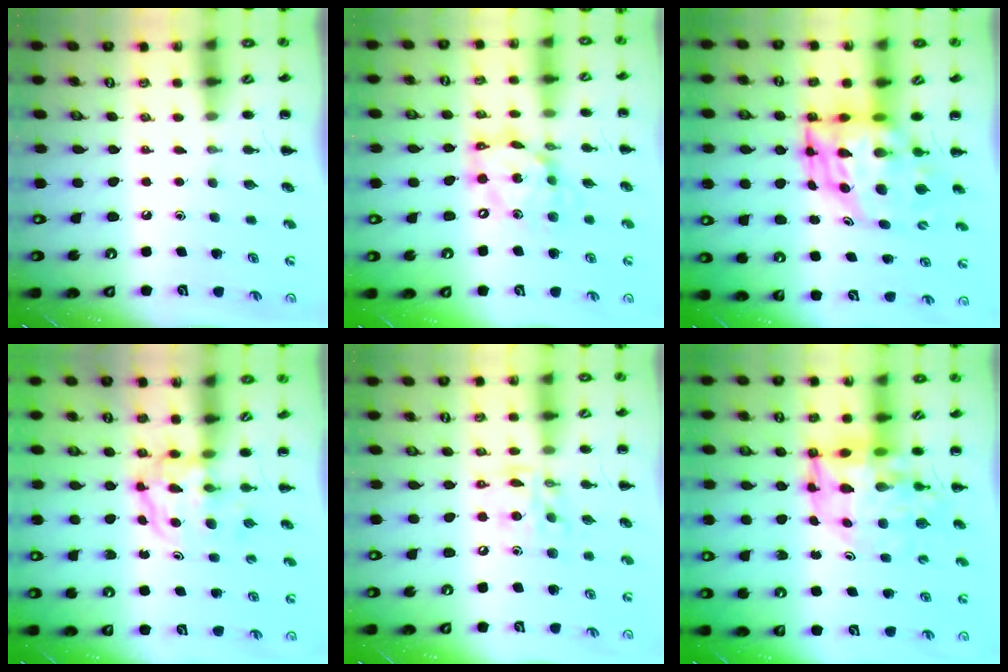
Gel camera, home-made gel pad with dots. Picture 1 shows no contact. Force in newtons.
{"total": 13.4, "press": 13.0, "slide": 3.6}
{"total": 8.0, "press": 7.7, "slide": 2.2}
{"total": 3.8, "press": 3.8, "slide": 0.4}
{"total": 11.7, "press": 11.5, "slide": 2.0}
{"total": 13.1, "press": 12.5, "slide": 4.1}